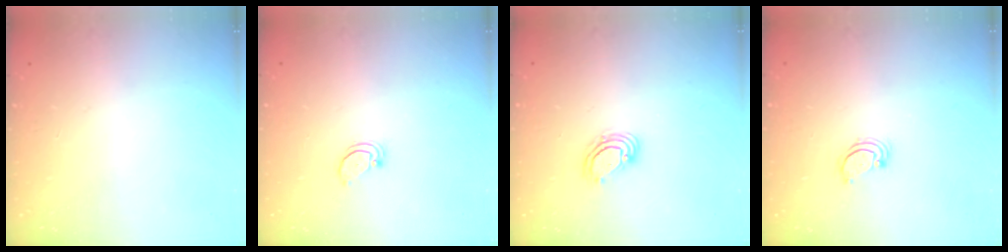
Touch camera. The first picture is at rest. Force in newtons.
{"total": 1.5, "press": 1.5, "slide": 0.2}
{"total": 5.0, "press": 4.9, "slide": 0.5}
{"total": 2.5, "press": 2.5, "slide": 0.3}